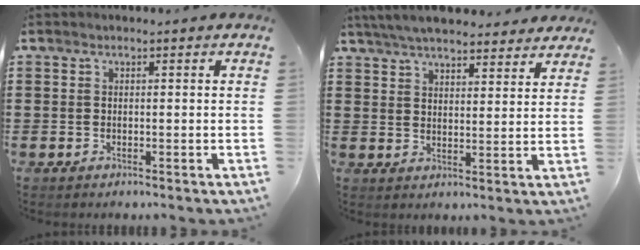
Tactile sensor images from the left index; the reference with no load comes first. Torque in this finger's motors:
{"motor_torque": [2.14, 0.00, 1.05, 0.21]}